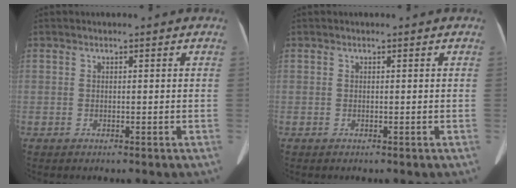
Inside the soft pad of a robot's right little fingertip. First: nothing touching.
{"total": 0.0}